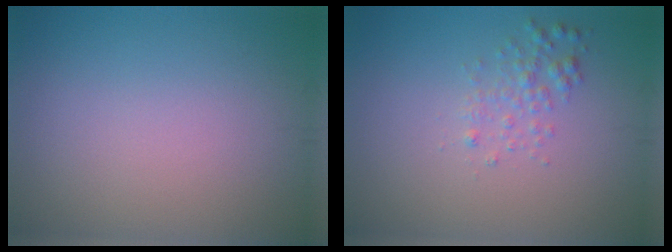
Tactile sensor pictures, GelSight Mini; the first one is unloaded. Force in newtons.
{"total": 1.5, "press": 1.5, "slide": 0.1}